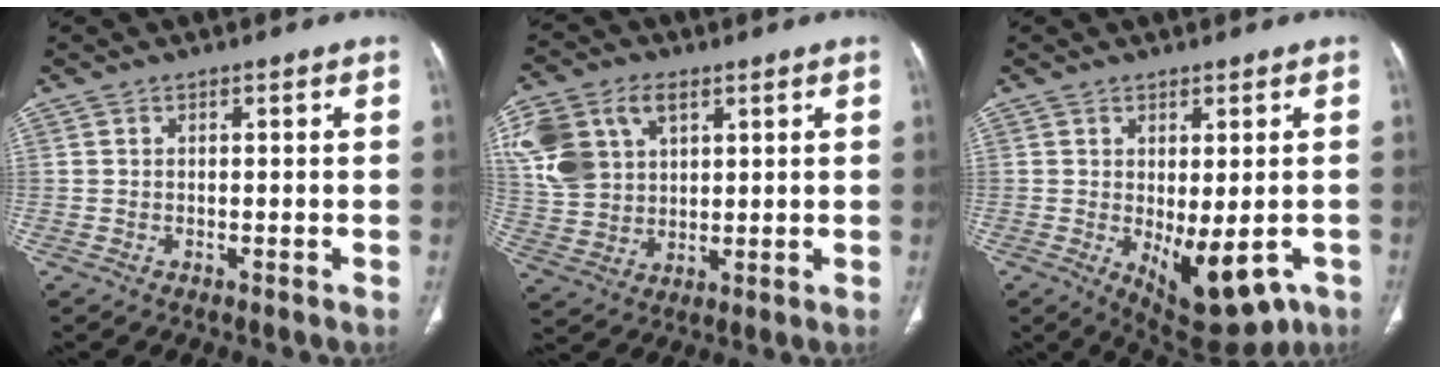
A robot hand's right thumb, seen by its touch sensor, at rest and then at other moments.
{"total": 14.6, "force": [5.3, 10.4, 8.8], "torque": [-0.183, 0.003, 0.110]}
{"total": 11.5, "force": [-3.5, 5.2, 9.6], "torque": [-0.114, -0.007, -0.030]}